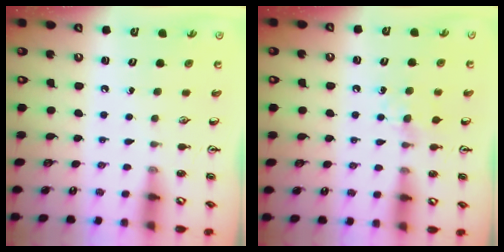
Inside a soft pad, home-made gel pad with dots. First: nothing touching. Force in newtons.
{"total": 6.1, "press": 6.0, "slide": 0.8}